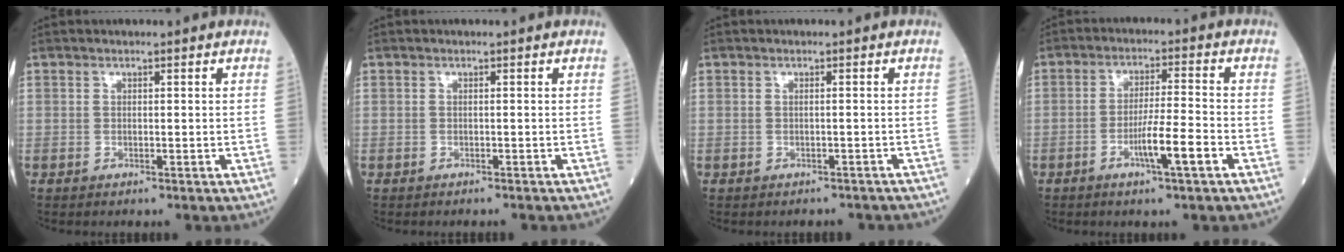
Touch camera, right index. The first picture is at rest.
{"total": 1.1, "force": [-1.1, 0.2, 0.3], "torque": [-0.006, -0.002, -0.015]}
{"total": 4.0, "force": [-3.6, 1.6, 0.9], "torque": [-0.009, -0.002, -0.036]}
{"total": 6.6, "force": [-2.9, -0.2, 5.9], "torque": [-0.105, -0.004, -0.052]}